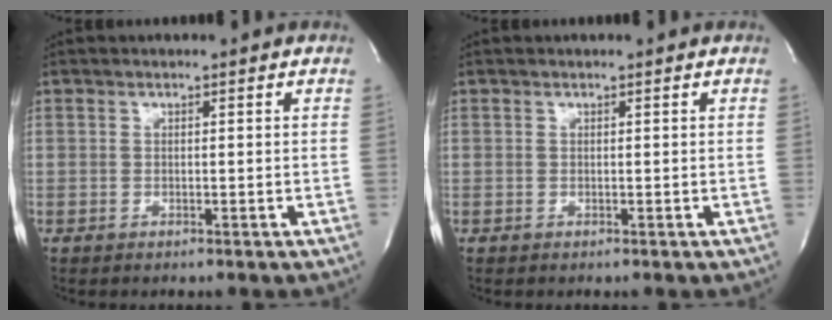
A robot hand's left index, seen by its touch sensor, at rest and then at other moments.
{"total": 0.0}